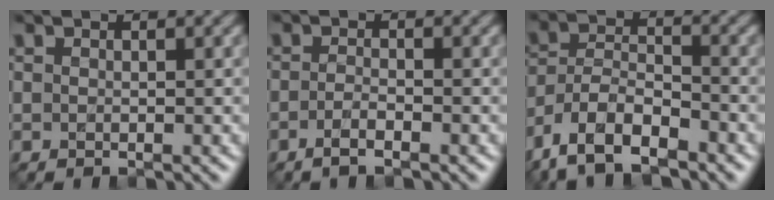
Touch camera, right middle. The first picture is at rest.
{"total": 1.8, "force": [-1.0, 0.4, 1.4], "torque": [-0.026, 0.001, -0.023]}
{"total": 8.7, "force": [-6.3, 3.5, 4.9], "torque": [-0.093, -0.005, -0.125]}